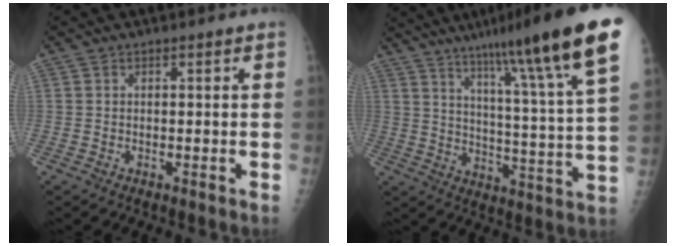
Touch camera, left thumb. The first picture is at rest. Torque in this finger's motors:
{"motor_torque": [1.16, 0.08, 1.51, -1.26, 0.20]}